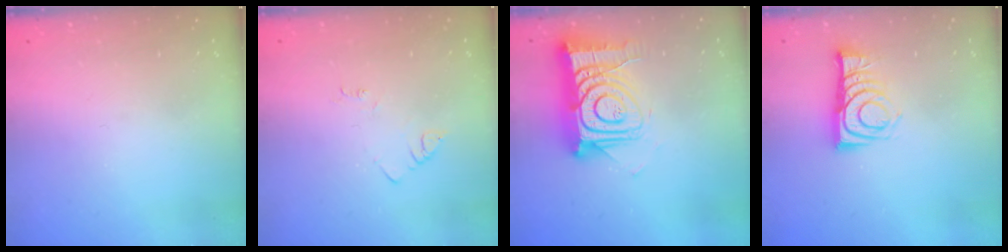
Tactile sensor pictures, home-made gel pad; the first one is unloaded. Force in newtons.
{"total": 2.7, "press": 2.7, "slide": 0.4}
{"total": 17.6, "press": 17.5, "slide": 1.5}
{"total": 9.0, "press": 9.0, "slide": 0.2}